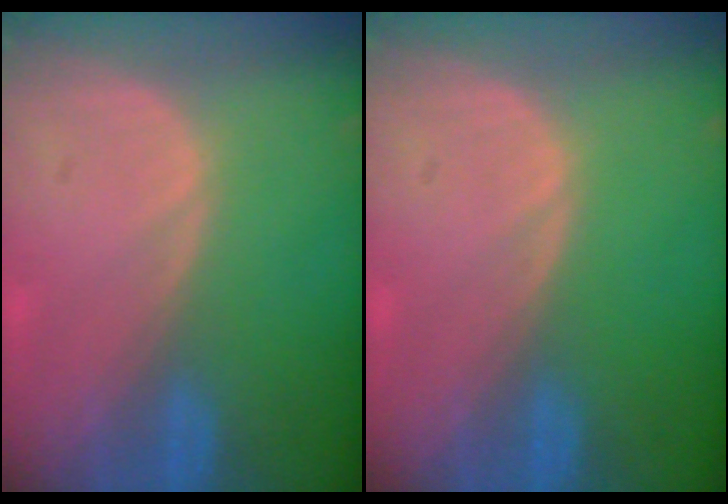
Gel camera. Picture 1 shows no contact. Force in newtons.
{"total": 0.0}